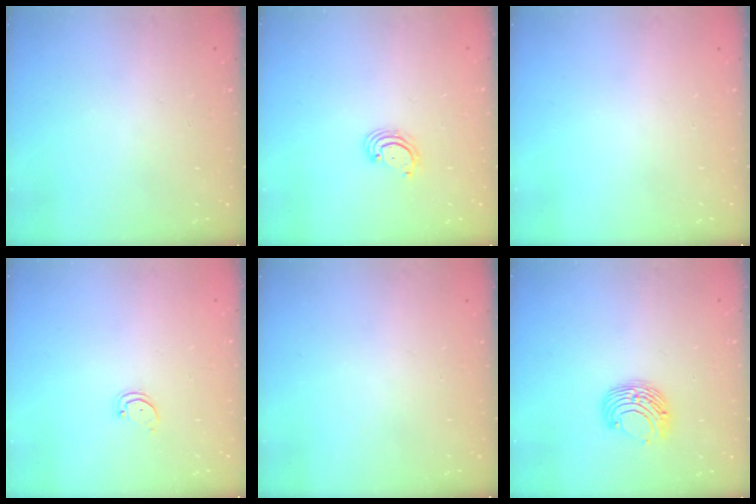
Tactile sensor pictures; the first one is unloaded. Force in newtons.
{"total": 2.7, "press": 2.7, "slide": 0.7}
{"total": 0.0}
{"total": 1.5, "press": 1.5, "slide": 0.1}
{"total": 0.0}
{"total": 8.2, "press": 8.2, "slide": 0.6}